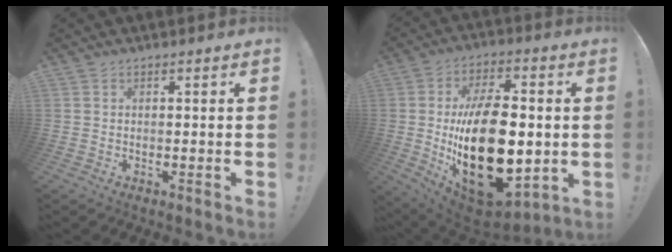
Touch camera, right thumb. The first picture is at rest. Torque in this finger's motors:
{"motor_torque": [0.74, 3.11, 2.77, 0.00, 1.06]}